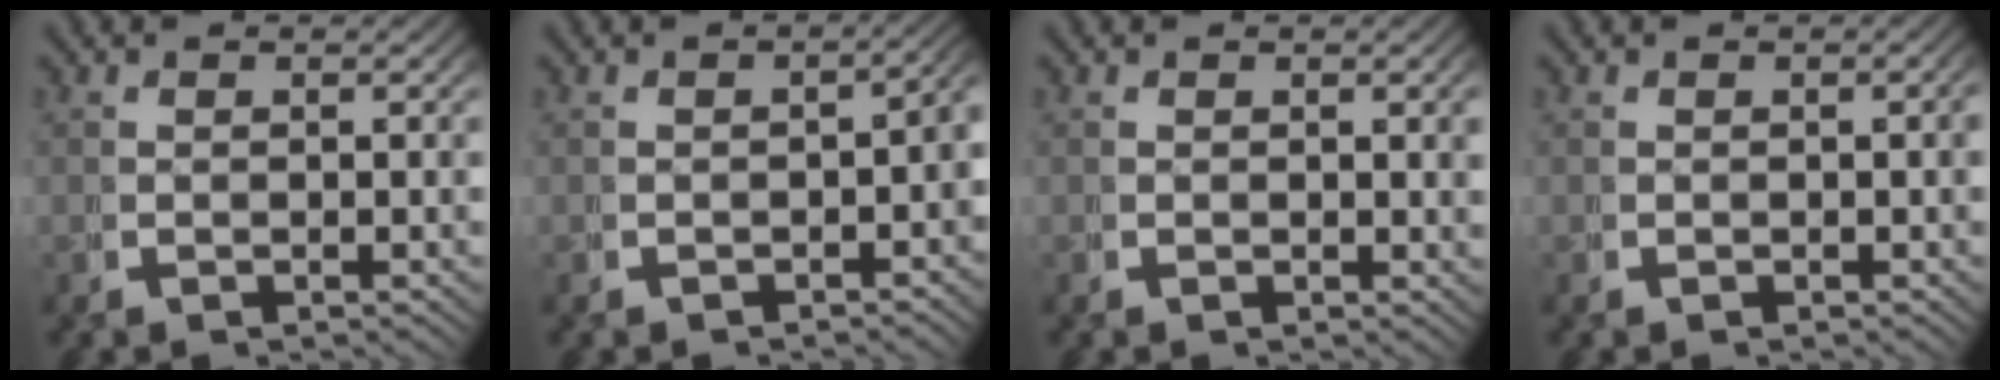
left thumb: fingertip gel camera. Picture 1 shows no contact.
{"total": 3.2, "force": [-1.4, 1.4, 2.6], "torque": [-0.028, -0.004, -0.016]}
{"total": 0.7, "force": [0.3, 0.2, 0.6], "torque": [-0.006, -0.001, 0.005]}
{"total": 0.8, "force": [-0.2, 0.3, 0.7], "torque": [-0.004, 0.000, -0.002]}